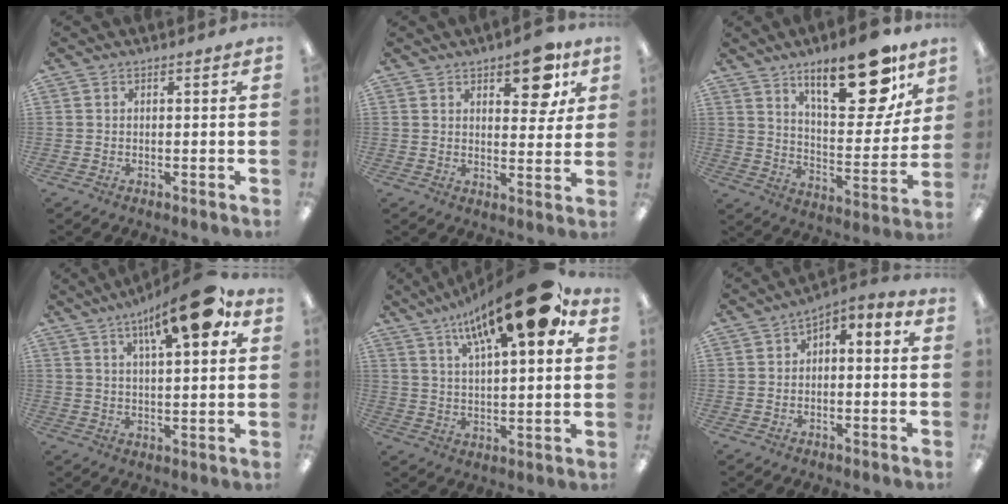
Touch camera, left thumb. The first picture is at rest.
{"total": 9.7, "force": [6.1, 4.4, 6.1], "torque": [-0.061, -0.029, 0.097]}
{"total": 20.9, "force": [13.3, 8.2, 13.9], "torque": [-0.180, -0.082, 0.210]}
{"total": 15.6, "force": [9.0, 4.8, 11.8], "torque": [-0.168, -0.041, 0.138]}
{"total": 21.5, "force": [13.1, 6.6, 15.8], "torque": [-0.239, -0.067, 0.207]}
{"total": 2.8, "force": [-1.3, 1.9, 1.6], "torque": [-0.024, 0.006, -0.025]}